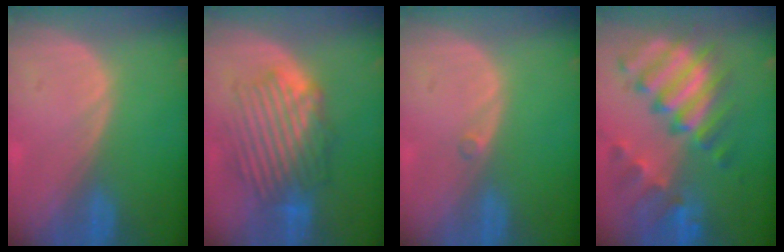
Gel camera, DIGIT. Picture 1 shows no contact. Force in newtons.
{"total": 8.7, "press": 8.4, "slide": 2.1}
{"total": 0.5, "press": 0.5, "slide": 0.2}
{"total": 11.6, "press": 10.0, "slide": 6.0}